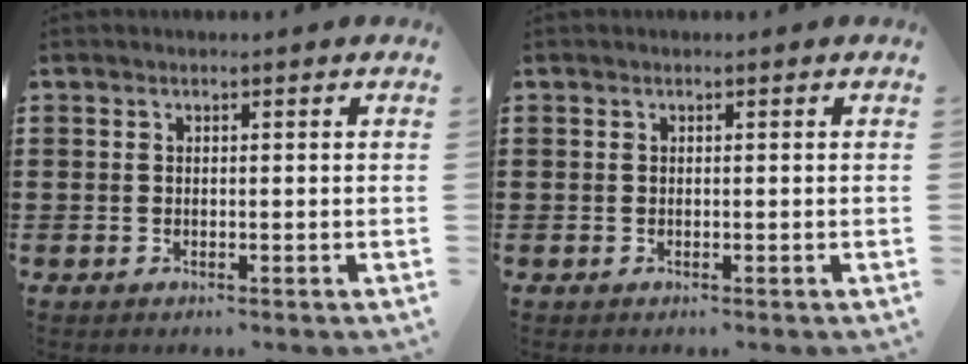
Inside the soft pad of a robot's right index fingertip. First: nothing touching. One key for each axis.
{"total": 0.0}